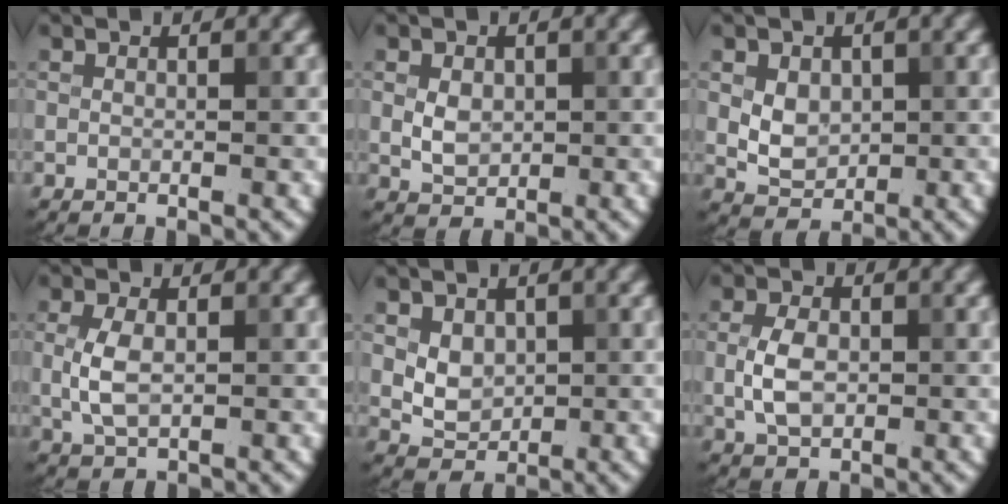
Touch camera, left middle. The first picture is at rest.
{"total": 2.3, "force": [0.3, 1.8, 1.4], "torque": [-0.026, -0.002, 0.006]}
{"total": 2.9, "force": [0.3, 2.2, 1.8], "torque": [-0.033, -0.004, 0.007]}
{"total": 3.1, "force": [0.1, 1.8, 2.5], "torque": [-0.060, -0.001, 0.003]}
{"total": 2.6, "force": [0.5, 2.1, 1.6], "torque": [-0.028, -0.004, 0.011]}
{"total": 3.5, "force": [-0.1, 2.3, 2.6], "torque": [-0.057, 0.001, -0.004]}